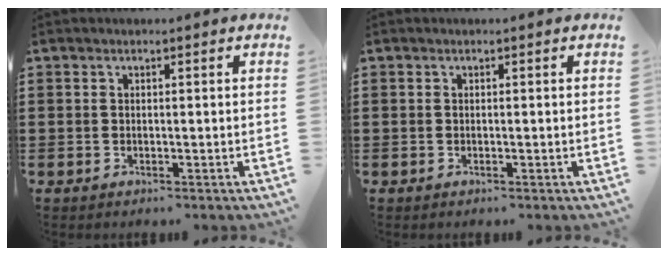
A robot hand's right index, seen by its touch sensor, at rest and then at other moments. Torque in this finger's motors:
{"motor_torque": [-0.24, 0.10, 0.00, 0.00]}